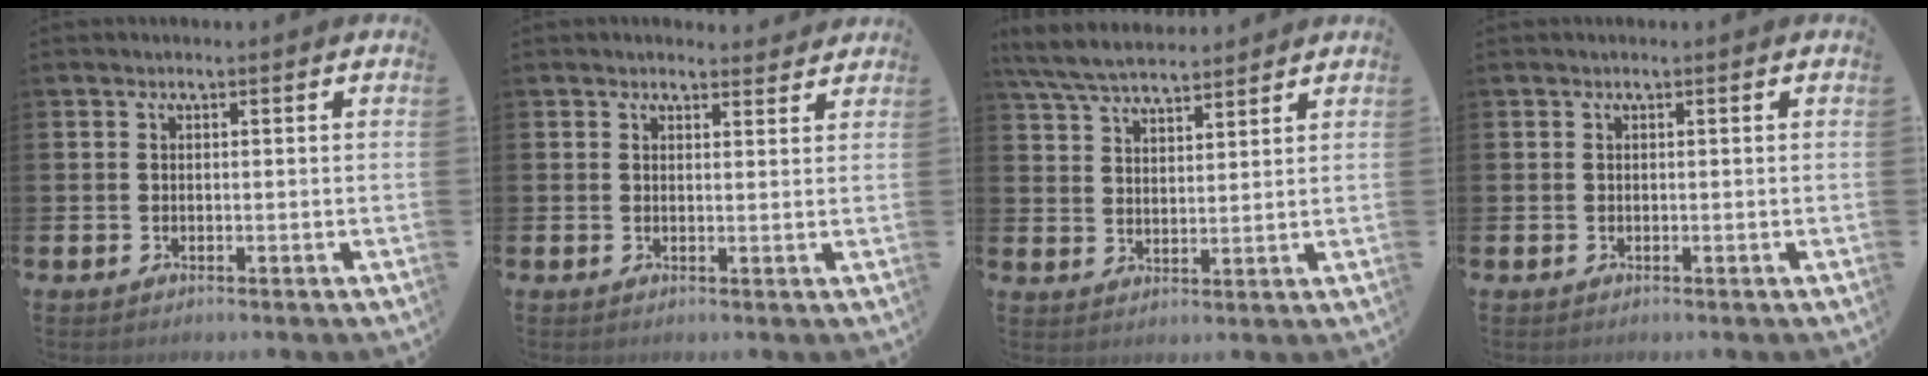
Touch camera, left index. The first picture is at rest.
{"total": 1.9, "force": [1.9, 0.4, 0.1], "torque": [0.011, -0.010, 0.031]}
{"total": 6.2, "force": [5.9, 1.1, 1.6], "torque": [-0.051, -0.023, 0.107]}
{"total": 0.0}